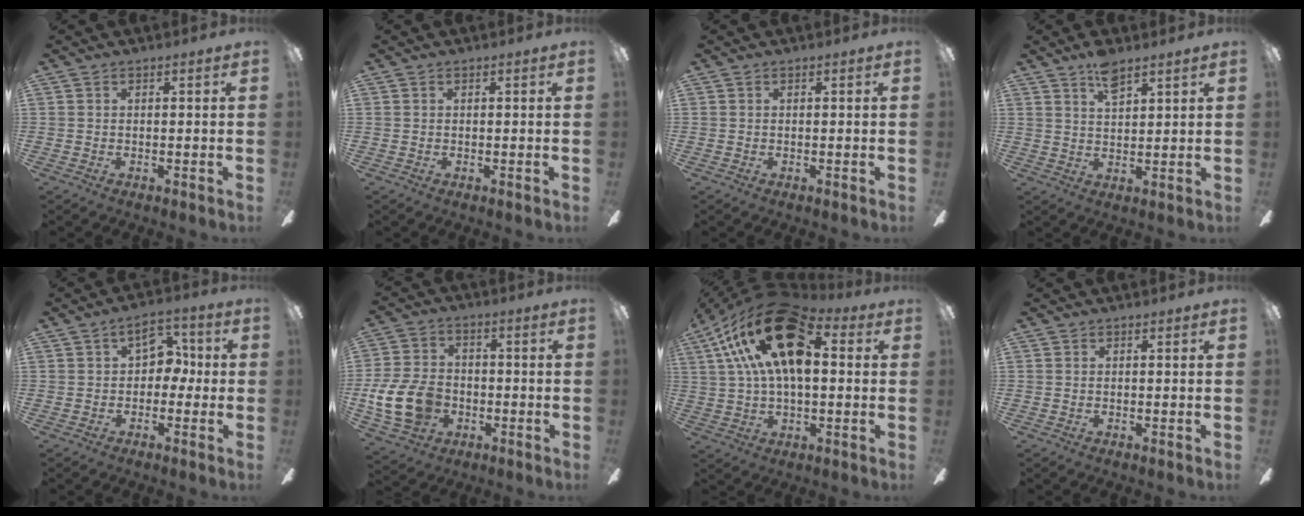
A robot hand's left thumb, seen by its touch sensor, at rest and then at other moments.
{"total": 0.0}
{"total": 0.0}
{"total": 5.5, "force": [4.3, 1.5, 3.1], "torque": [-0.056, -0.018, 0.074]}
{"total": 7.5, "force": [2.0, 5.3, 4.9], "torque": [-0.060, 0.001, 0.031]}
{"total": 13.6, "force": [-3.6, 9.9, 8.6], "torque": [-0.197, 0.029, -0.062]}
{"total": 24.4, "force": [9.6, 12.5, 18.6], "torque": [-0.336, -0.030, 0.159]}
{"total": 0.0}